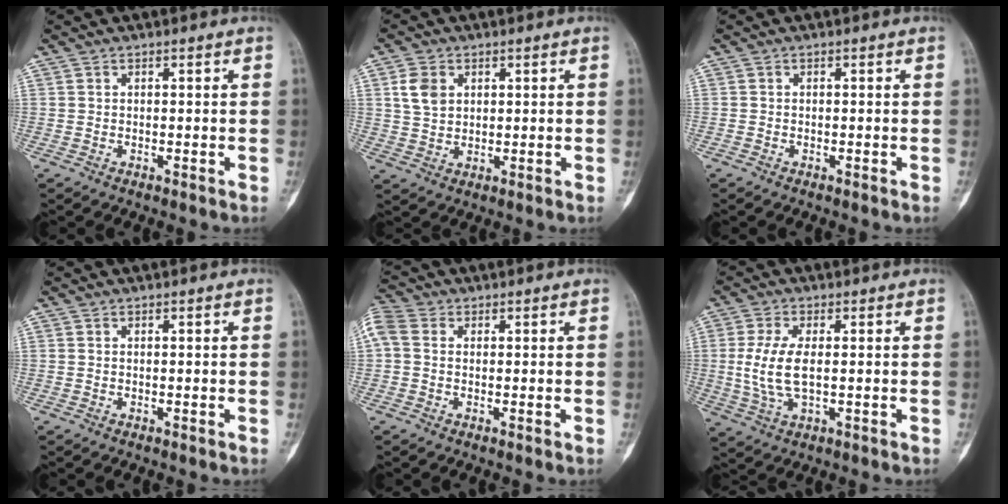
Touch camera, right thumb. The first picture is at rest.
{"total": 5.5, "force": [1.9, 4.0, 3.3], "torque": [-0.053, -0.003, 0.039]}
{"total": 0.0}
{"total": 0.0}
{"total": 4.4, "force": [0.7, 3.1, 3.1], "torque": [-0.086, 0.015, 0.006]}
{"total": 7.8, "force": [0.1, 3.3, 7.1], "torque": [-0.168, -0.004, 0.004]}